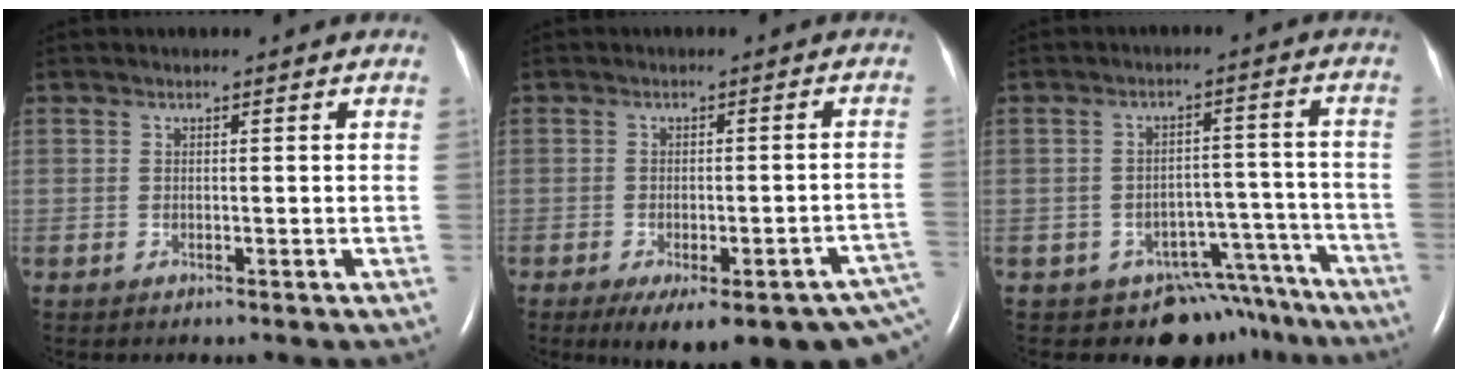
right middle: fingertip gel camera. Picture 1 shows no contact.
{"total": 19.0, "force": [-13.2, 3.9, 13.0], "torque": [-0.110, -0.006, -0.154]}
{"total": 11.3, "force": [-9.7, 5.7, 1.2], "torque": [0.017, 0.054, -0.119]}